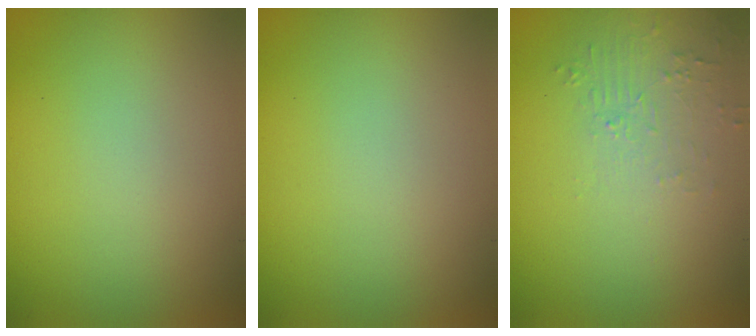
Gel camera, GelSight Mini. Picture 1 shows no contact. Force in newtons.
{"total": 0.0}
{"total": 1.6, "press": 0.4, "slide": 1.6}